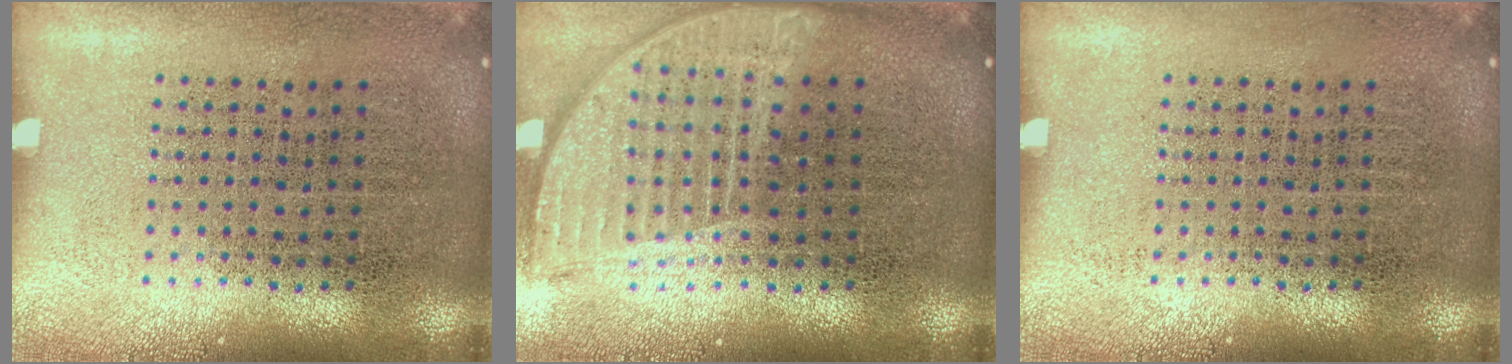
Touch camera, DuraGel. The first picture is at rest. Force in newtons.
{"total": 1.9, "press": 1.5, "slide": 1.2}
{"total": 0.0}